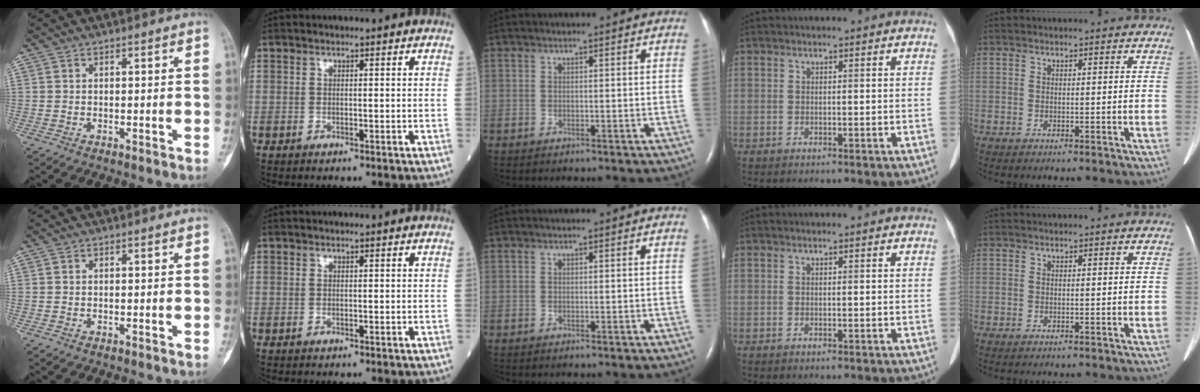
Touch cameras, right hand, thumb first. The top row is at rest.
{}